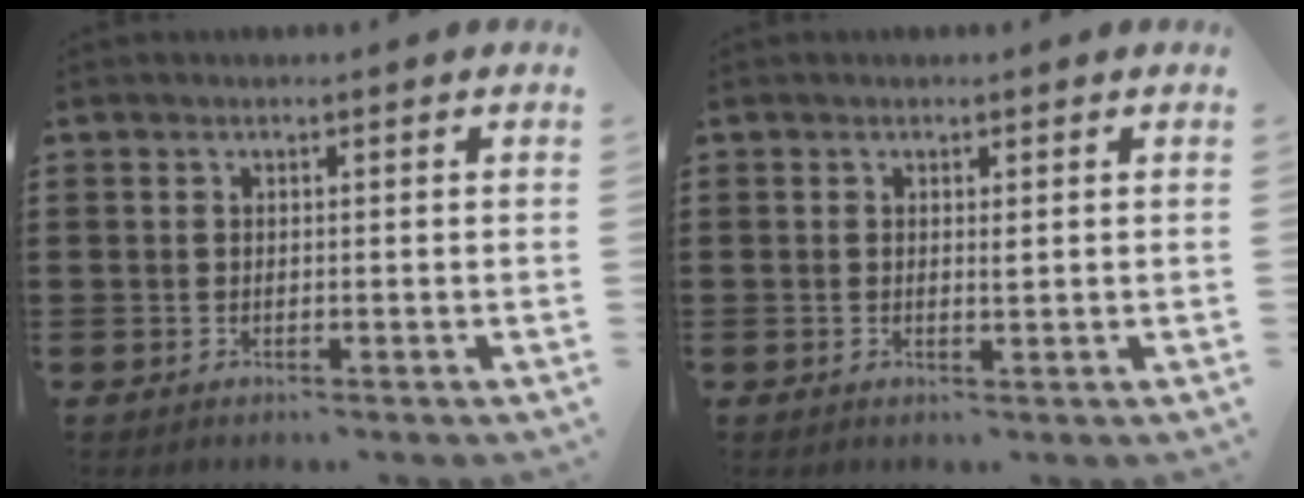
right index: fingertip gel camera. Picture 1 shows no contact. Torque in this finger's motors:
{"motor_torque": [2.14, 0.00, 0.06, 0.01]}